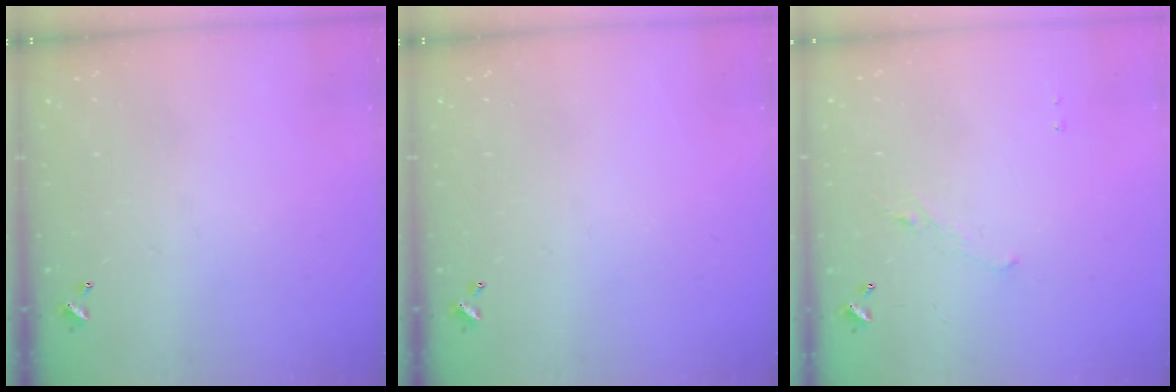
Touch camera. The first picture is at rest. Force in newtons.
{"total": 0.0}
{"total": 1.3, "press": 1.2, "slide": 0.6}